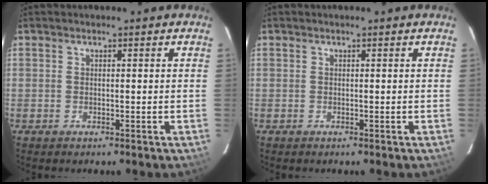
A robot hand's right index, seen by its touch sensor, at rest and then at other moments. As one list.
[{"total": 0.0}]